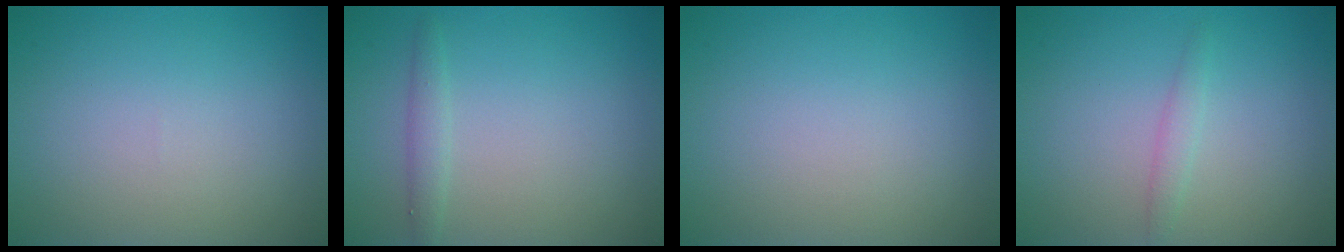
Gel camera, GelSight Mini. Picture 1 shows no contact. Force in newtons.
{"total": 1.2, "press": 1.2, "slide": 0.0}
{"total": 0.0}
{"total": 1.0, "press": 1.0, "slide": 0.1}